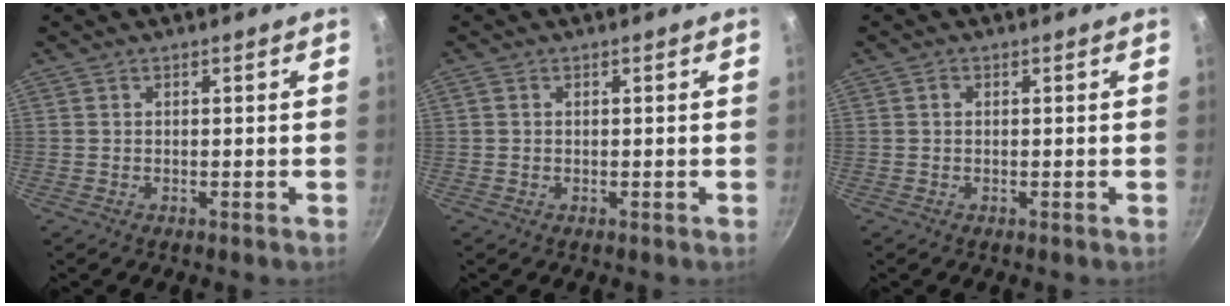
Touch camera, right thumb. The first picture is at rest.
{"total": 0.7, "force": [0.1, 0.6, 0.4], "torque": [-0.006, 0.003, 0.002]}
{"total": 0.7, "force": [0.1, 0.6, 0.4], "torque": [-0.006, 0.005, 0.001]}